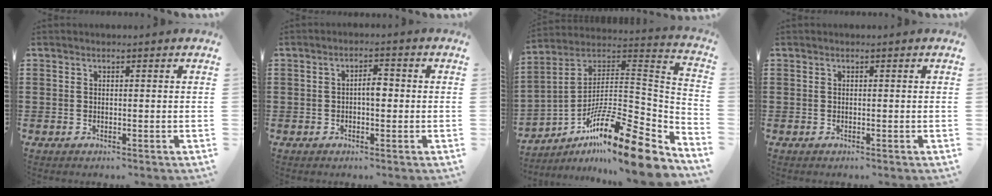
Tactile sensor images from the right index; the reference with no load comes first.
{"total": 2.9, "force": [-0.2, 1.1, 2.6], "torque": [-0.050, 0.003, -0.006]}
{"total": 16.7, "force": [-11.6, 2.7, 11.7], "torque": [-0.179, 0.015, -0.211]}
{"total": 0.0}